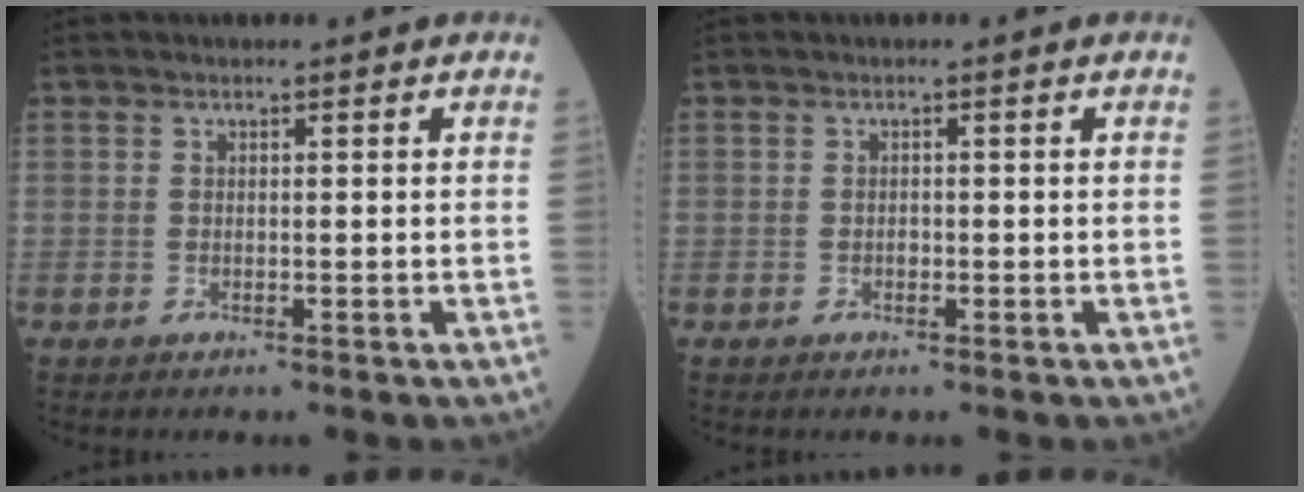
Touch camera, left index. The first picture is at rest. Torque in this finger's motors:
{"motor_torque": [0.19, 0.07, -0.11, -0.03]}